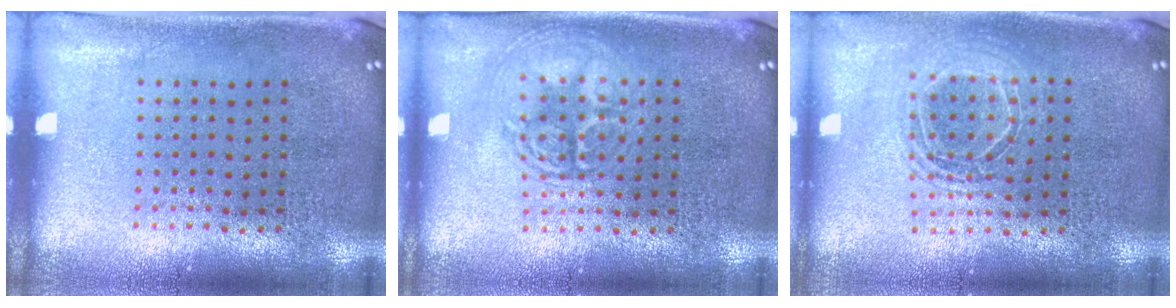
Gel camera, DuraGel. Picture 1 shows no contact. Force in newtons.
{"total": 3.0, "press": 3.0, "slide": 0.5}
{"total": 1.7, "press": 1.4, "slide": 0.9}